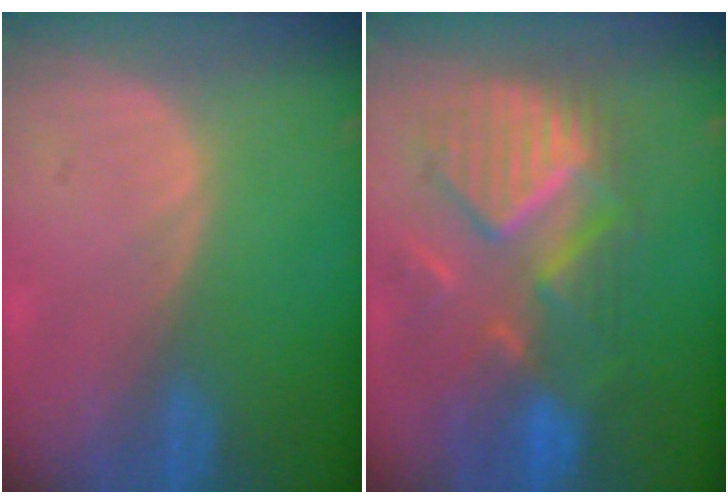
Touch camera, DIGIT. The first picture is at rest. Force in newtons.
{"total": 11.1, "press": 10.0, "slide": 4.9}